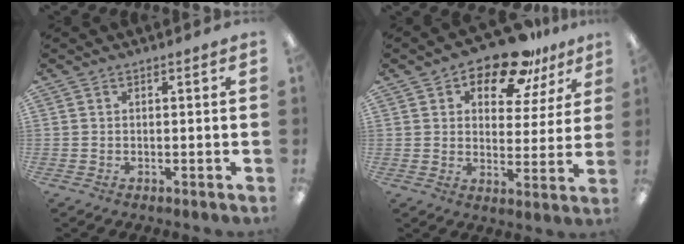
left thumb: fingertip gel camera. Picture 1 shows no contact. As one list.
[{"total": 13.0, "force": [10.0, 5.8, 5.9], "torque": [-0.089, -0.060, 0.178]}]